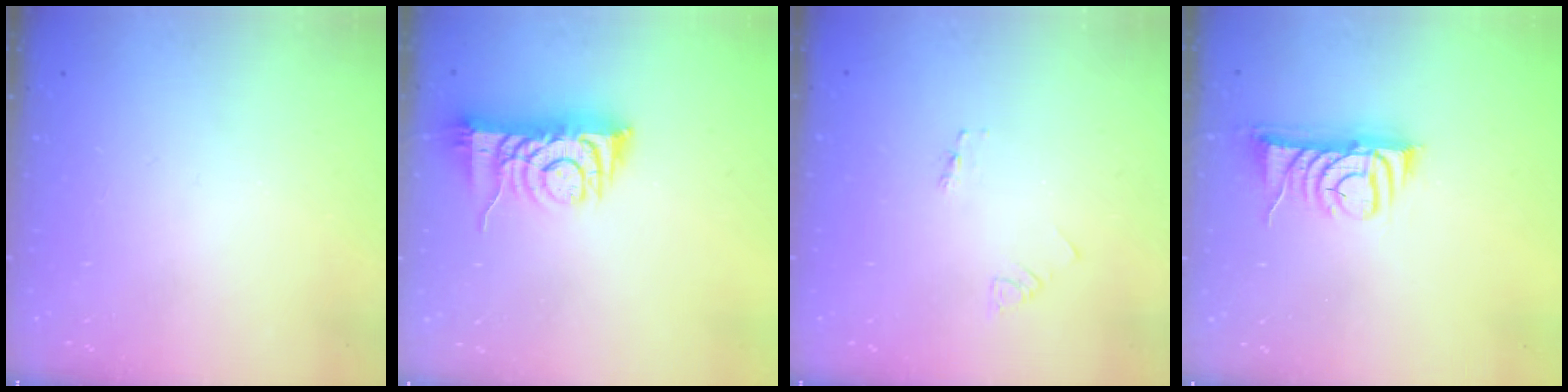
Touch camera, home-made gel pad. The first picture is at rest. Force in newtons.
{"total": 7.6, "press": 7.5, "slide": 1.2}
{"total": 1.8, "press": 1.8, "slide": 0.2}
{"total": 9.0, "press": 8.9, "slide": 0.5}